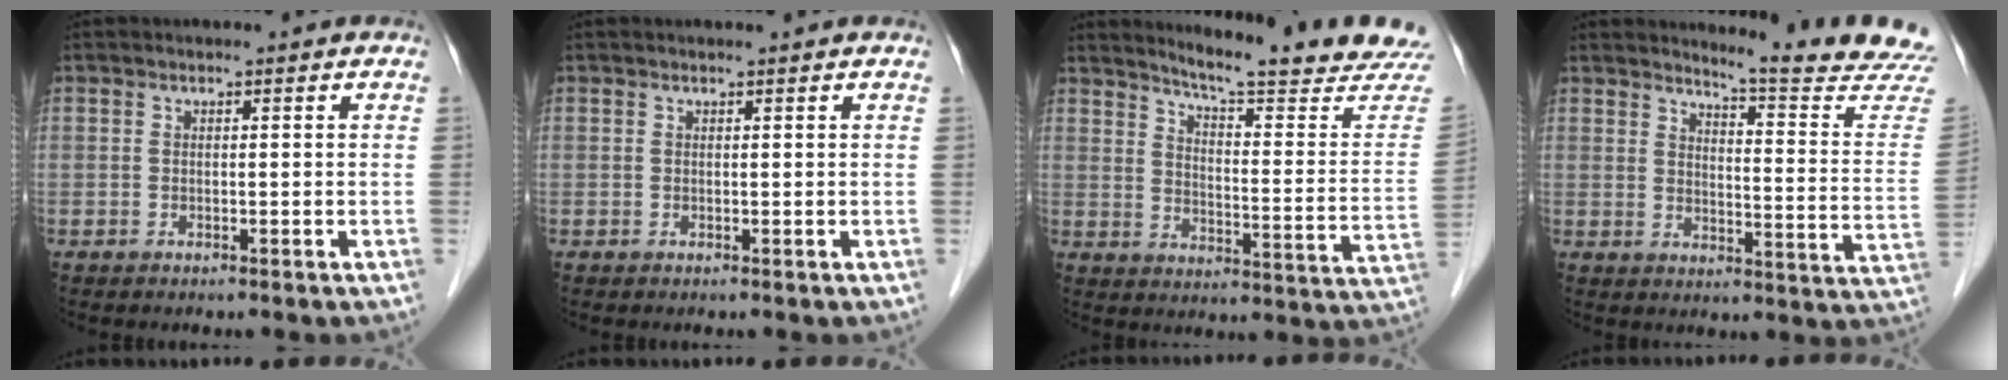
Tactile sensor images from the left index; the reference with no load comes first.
{"total": 0.8, "force": [0.7, 0.0, 0.3], "torque": [-0.008, 0.005, 0.013]}
{"total": 18.5, "force": [17.3, -0.3, 6.6], "torque": [-0.098, -0.099, 0.212]}
{"total": 14.7, "force": [14.2, -1.6, 3.4], "torque": [-0.045, -0.117, 0.158]}